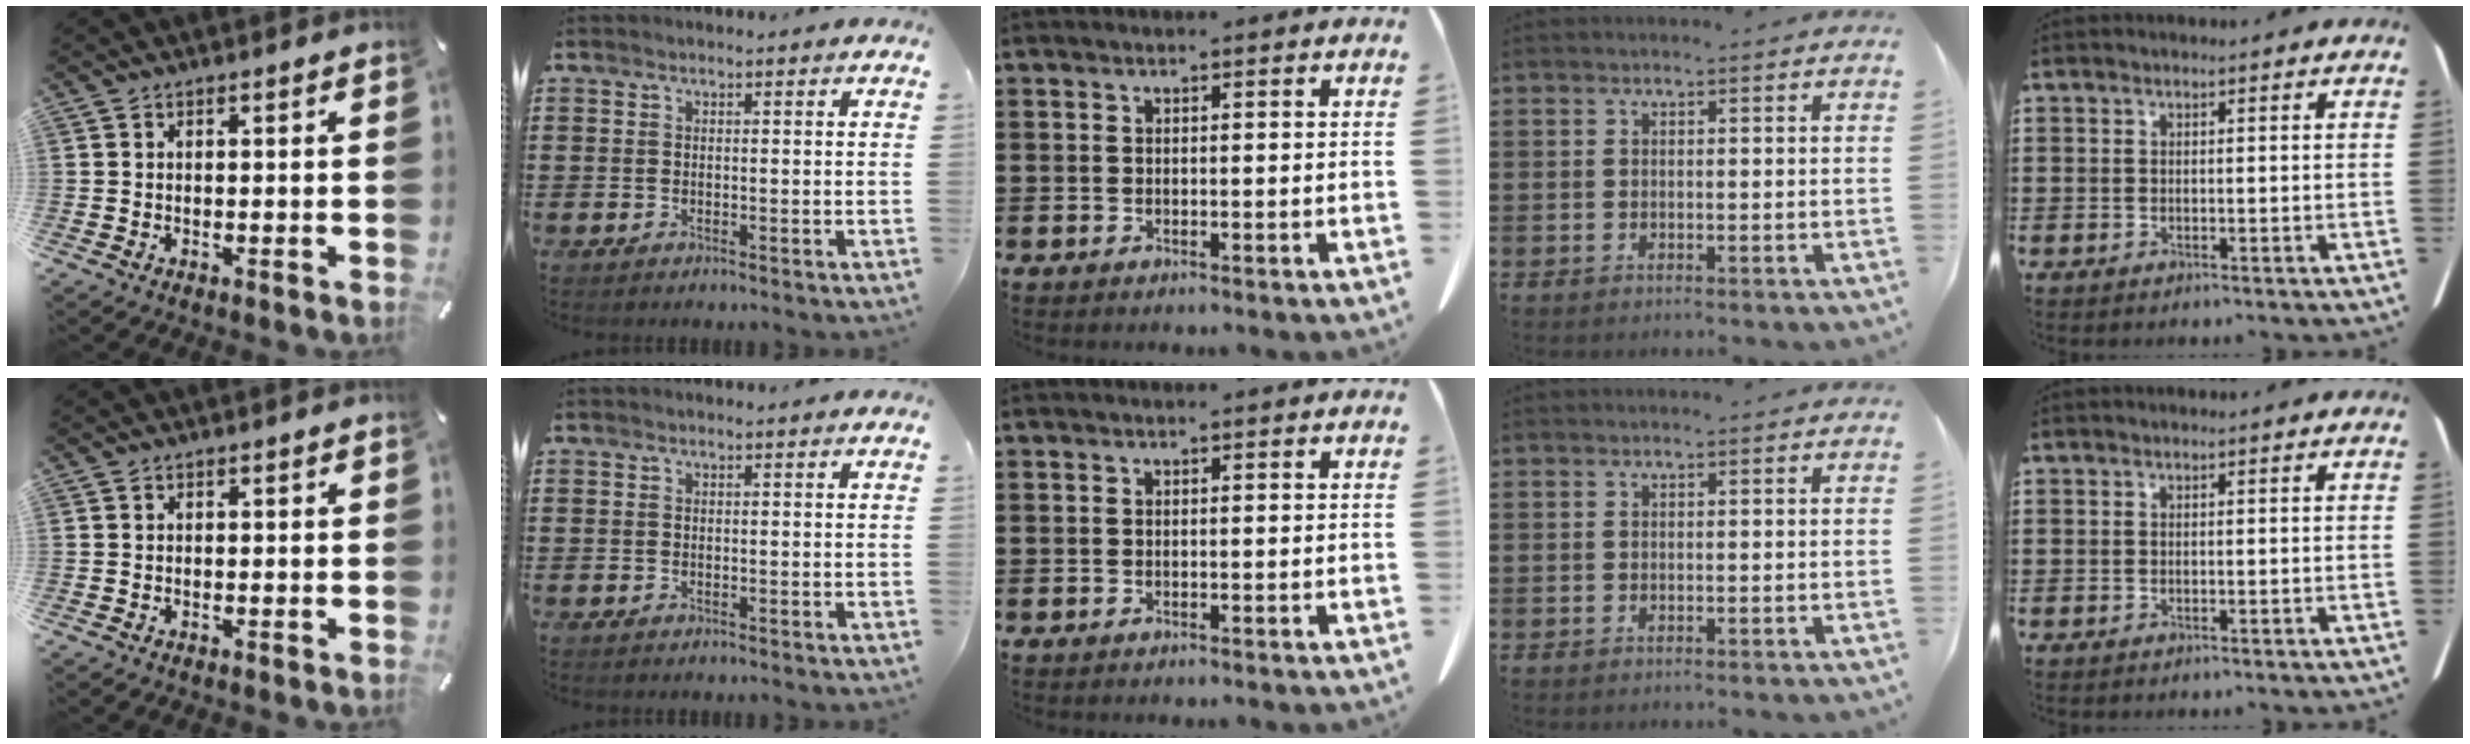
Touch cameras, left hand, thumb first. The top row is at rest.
{}